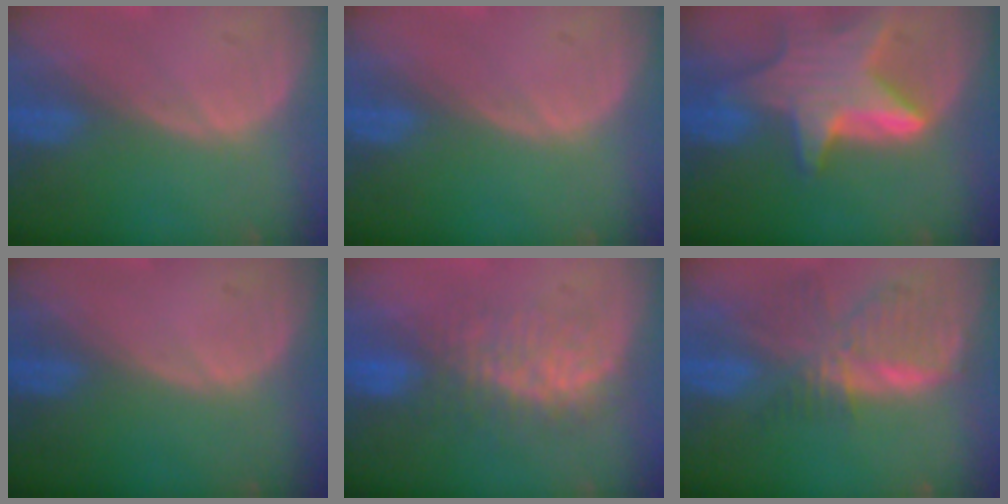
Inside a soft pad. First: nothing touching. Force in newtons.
{"total": 0.0}
{"total": 9.0, "press": 9.0, "slide": 0.6}
{"total": 0.0}
{"total": 7.5, "press": 7.3, "slide": 1.7}
{"total": 8.5, "press": 7.4, "slide": 4.2}